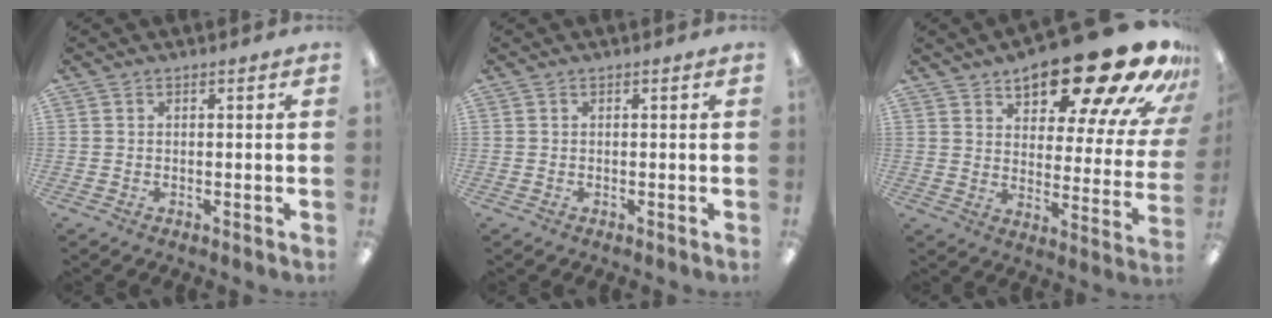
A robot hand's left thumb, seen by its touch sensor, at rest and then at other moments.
{"total": 0.0}
{"total": 23.4, "force": [17.5, 7.5, 13.6], "torque": [-0.182, -0.117, 0.280]}